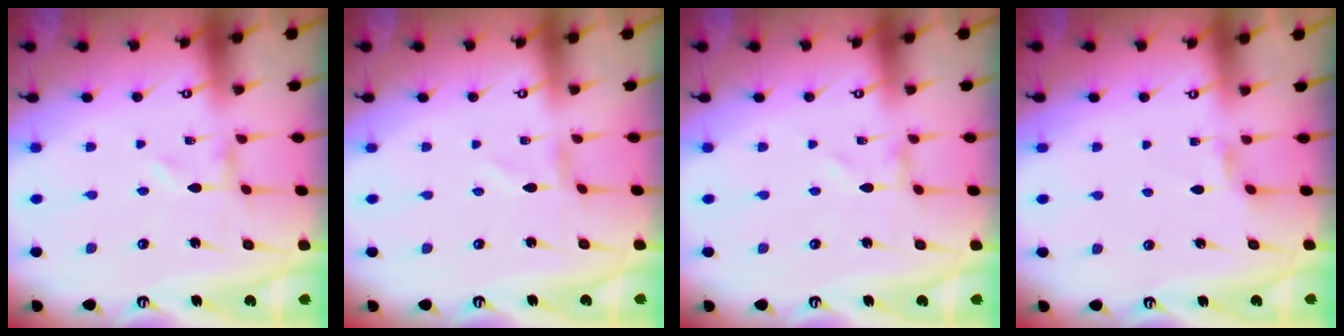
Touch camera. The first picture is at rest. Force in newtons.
{"total": 0.0}
{"total": 0.8, "press": 0.8, "slide": 0.1}
{"total": 1.7, "press": 1.7, "slide": 0.4}